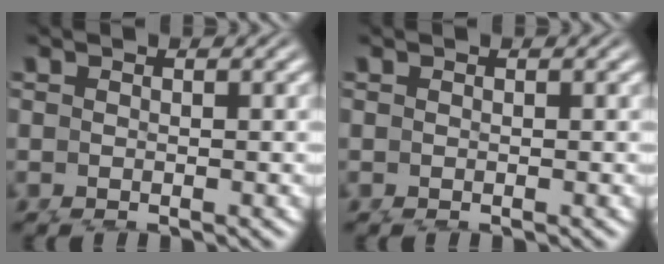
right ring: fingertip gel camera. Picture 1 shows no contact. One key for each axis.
{"total": 0.0}